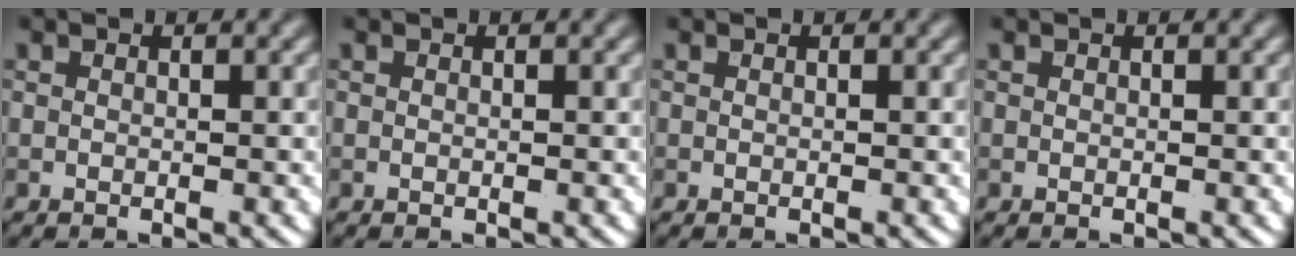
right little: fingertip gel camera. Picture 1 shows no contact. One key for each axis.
{"total": 0.0}
{"total": 0.0}
{"total": 0.0}